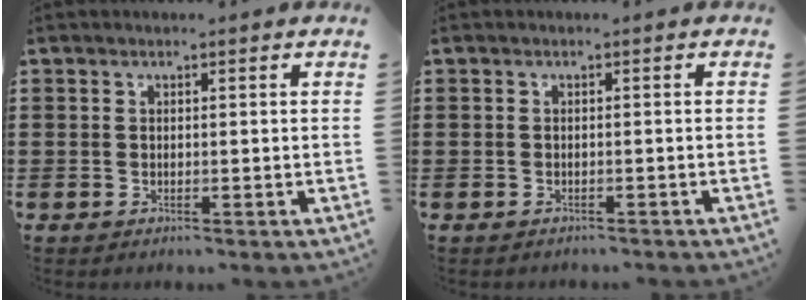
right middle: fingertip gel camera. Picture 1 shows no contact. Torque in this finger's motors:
{"motor_torque": [0.78, -0.04, 0.02, -0.02]}